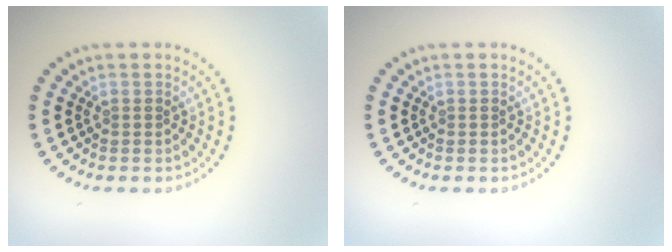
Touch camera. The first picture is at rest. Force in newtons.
{"total": 0.0}